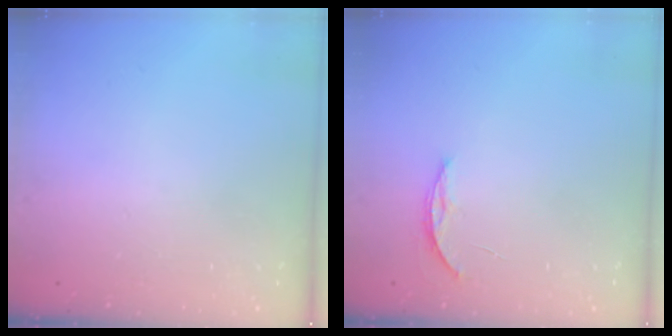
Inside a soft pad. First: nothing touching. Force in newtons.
{"total": 3.7, "press": 3.7, "slide": 0.5}